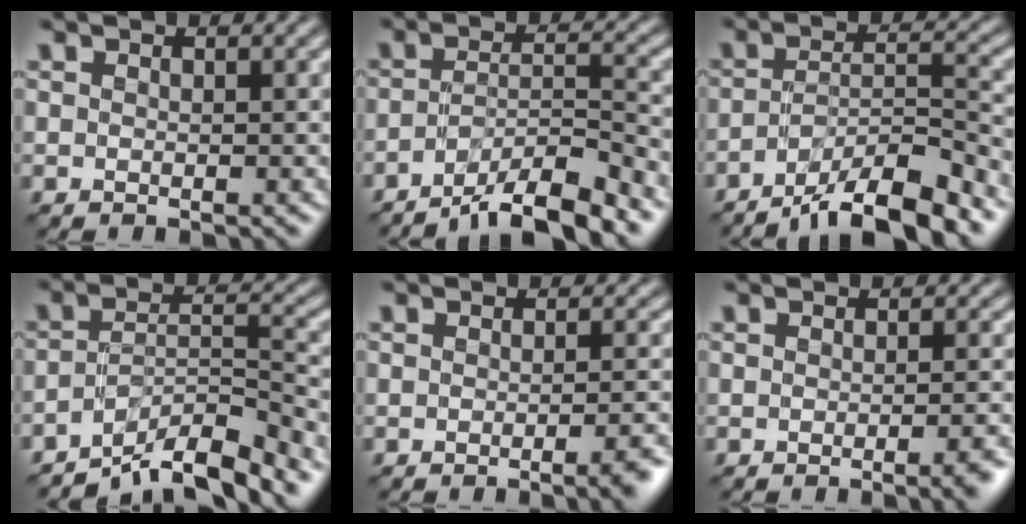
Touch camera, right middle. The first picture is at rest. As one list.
[{"total": 7.1, "force": [-5.3, 1.6, 4.5], "torque": [-0.069, 0.002, -0.091]}, {"total": 8.7, "force": [-6.3, 2.1, 5.6], "torque": [-0.083, 0.004, -0.109]}, {"total": 7.6, "force": [-6.1, 1.5, 4.3], "torque": [-0.063, 0.005, -0.106]}, {"total": 3.6, "force": [-1.7, 1.0, 3.0], "torque": [-0.027, 0.000, -0.026]}, {"total": 3.1, "force": [-1.5, 0.9, 2.6], "torque": [-0.022, -0.001, -0.023]}]